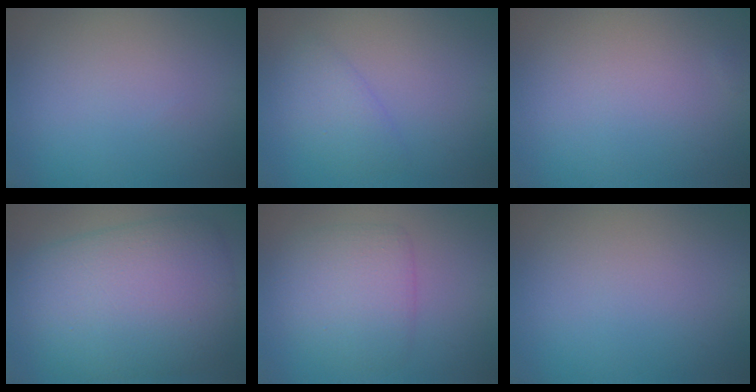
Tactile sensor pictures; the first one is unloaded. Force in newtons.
{"total": 2.0, "press": 2.0, "slide": 0.2}
{"total": 0.0}
{"total": 9.6, "press": 9.6, "slide": 0.6}
{"total": 4.2, "press": 4.2, "slide": 0.3}
{"total": 0.0}